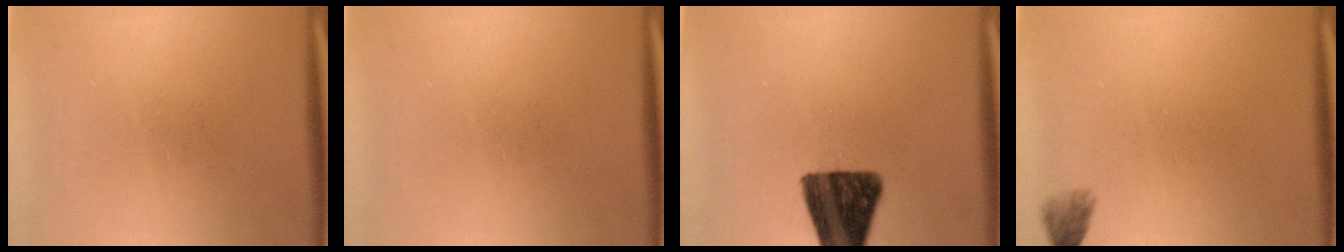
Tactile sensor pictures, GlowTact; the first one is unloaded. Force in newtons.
{"total": 0.0}
{"total": 13.2}
{"total": 1.5}